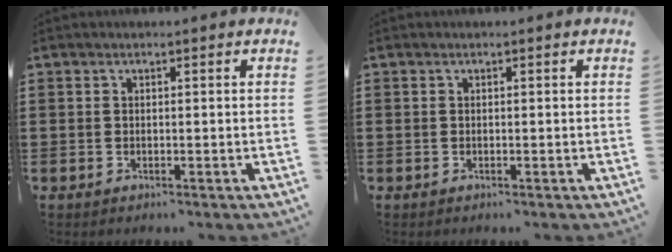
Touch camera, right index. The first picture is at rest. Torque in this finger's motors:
{"motor_torque": [0.00, 0.00, 0.00, 0.00]}